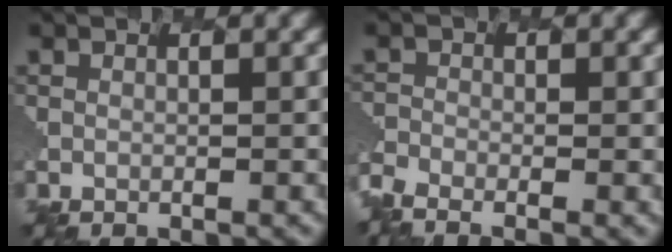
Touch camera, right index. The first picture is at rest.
{"total": 4.5, "force": [-3.9, 1.1, 2.0], "torque": [-0.052, -0.012, -0.075]}